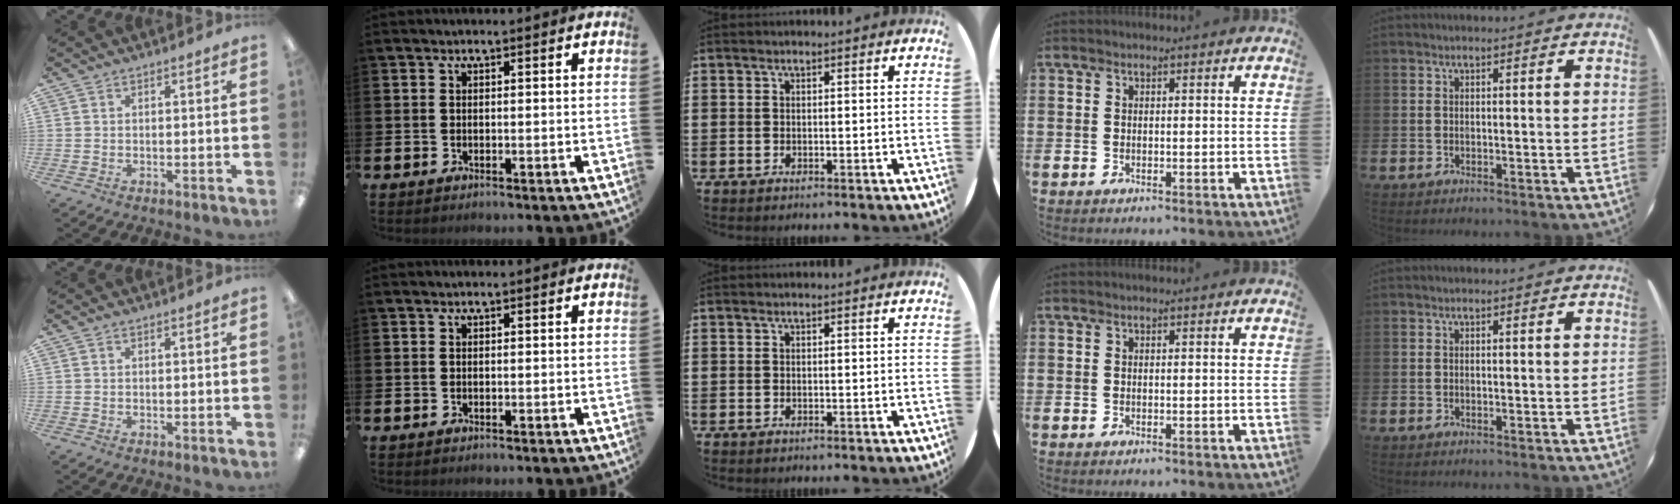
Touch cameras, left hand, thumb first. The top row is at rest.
{}